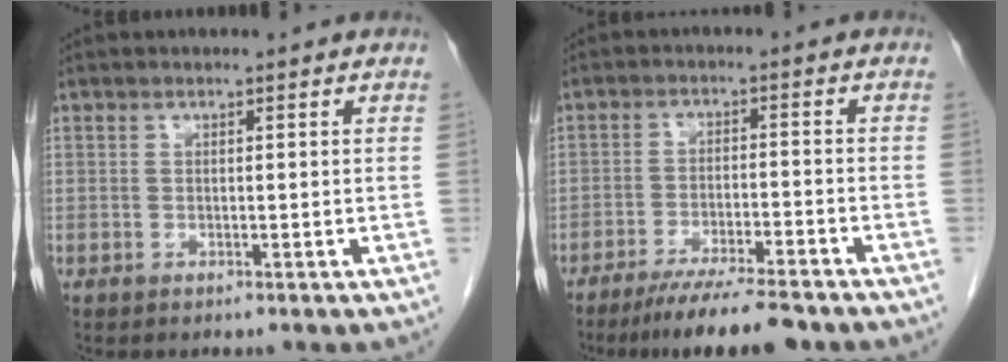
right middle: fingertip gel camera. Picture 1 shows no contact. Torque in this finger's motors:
{"motor_torque": [1.15, -0.99, 0.30, 0.10]}